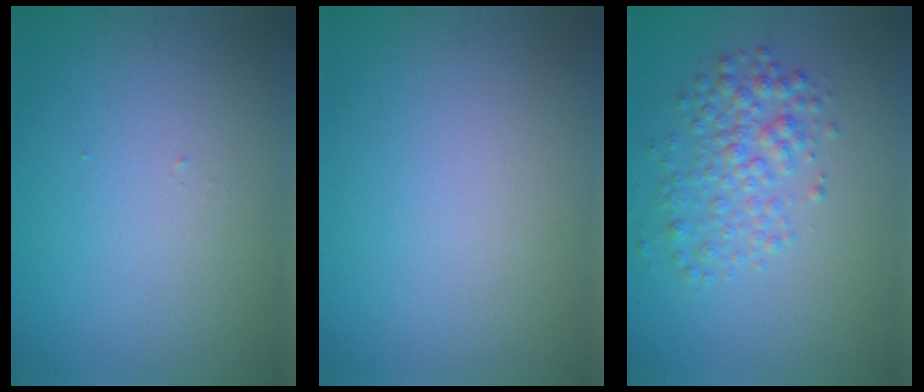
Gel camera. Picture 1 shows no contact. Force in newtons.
{"total": 0.0}
{"total": 3.3, "press": 3.3, "slide": 0.1}